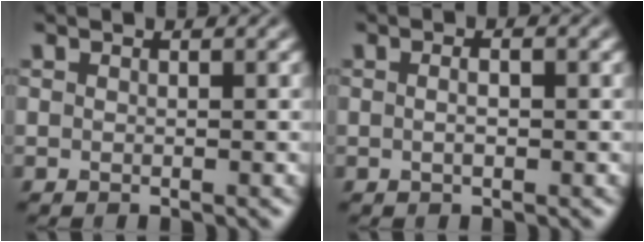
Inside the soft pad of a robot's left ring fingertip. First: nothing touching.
{"total": 1.7, "force": [0.3, 0.7, 1.5], "torque": [-0.018, -0.005, -0.008]}